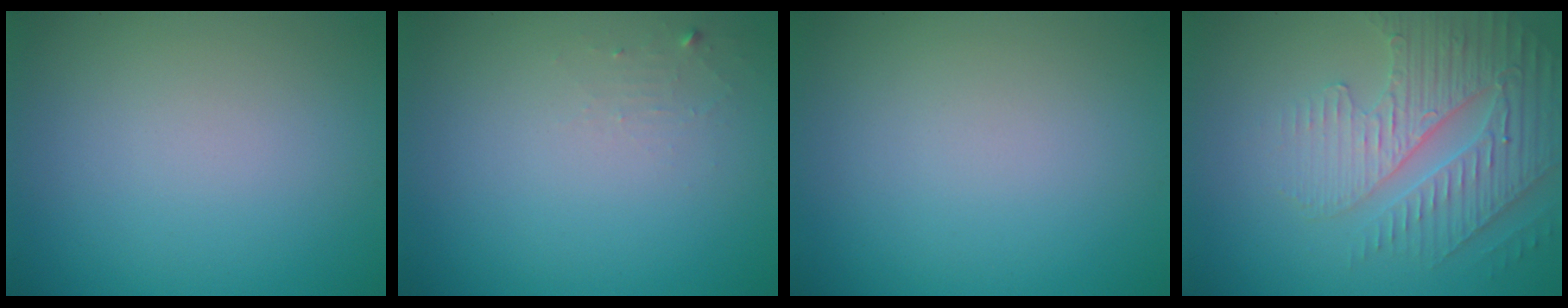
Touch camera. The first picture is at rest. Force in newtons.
{"total": 1.0, "press": 1.0, "slide": 0.1}
{"total": 0.0}
{"total": 4.5, "press": 4.2, "slide": 1.8}